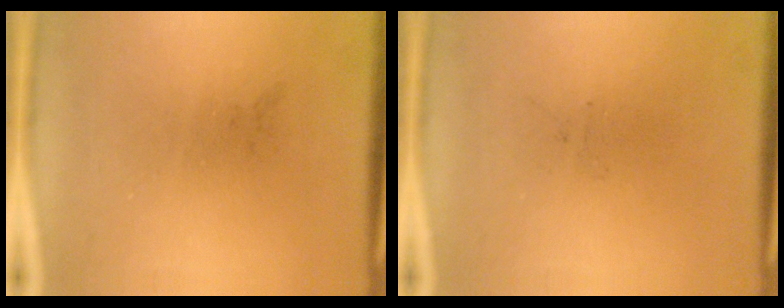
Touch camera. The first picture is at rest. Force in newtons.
{"total": 0.0}